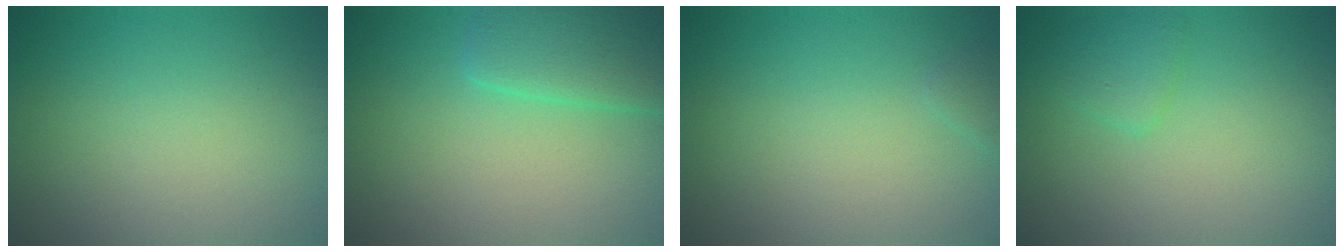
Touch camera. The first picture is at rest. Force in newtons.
{"total": 4.3, "press": 4.3, "slide": 0.3}
{"total": 0.6, "press": 0.6, "slide": 0.1}
{"total": 1.7, "press": 1.7, "slide": 0.2}